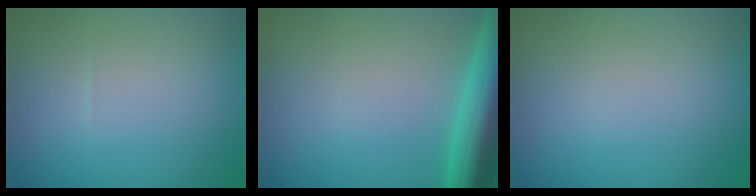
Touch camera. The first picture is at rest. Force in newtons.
{"total": 7.7, "press": 7.7, "slide": 0.5}
{"total": 0.0}